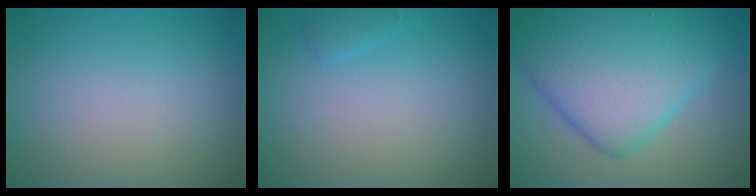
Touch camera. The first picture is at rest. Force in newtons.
{"total": 0.8, "press": 0.8, "slide": 0.1}
{"total": 9.8, "press": 9.8, "slide": 0.1}